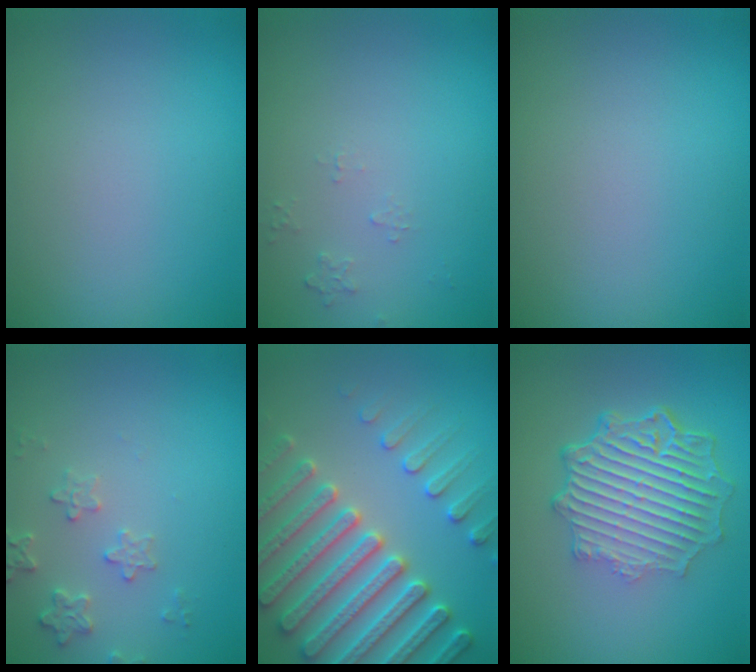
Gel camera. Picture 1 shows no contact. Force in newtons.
{"total": 0.6, "press": 0.4, "slide": 0.5}
{"total": 0.0}
{"total": 2.2, "press": 2.1, "slide": 0.4}
{"total": 7.4, "press": 7.2, "slide": 2.0}
{"total": 6.5, "press": 4.8, "slide": 4.4}